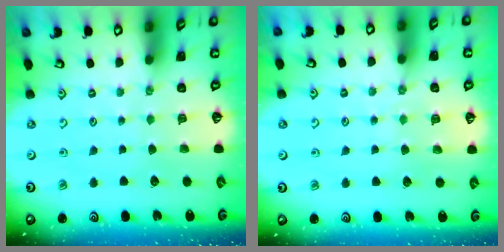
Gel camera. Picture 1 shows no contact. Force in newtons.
{"total": 3.8, "press": 3.8, "slide": 0.5}